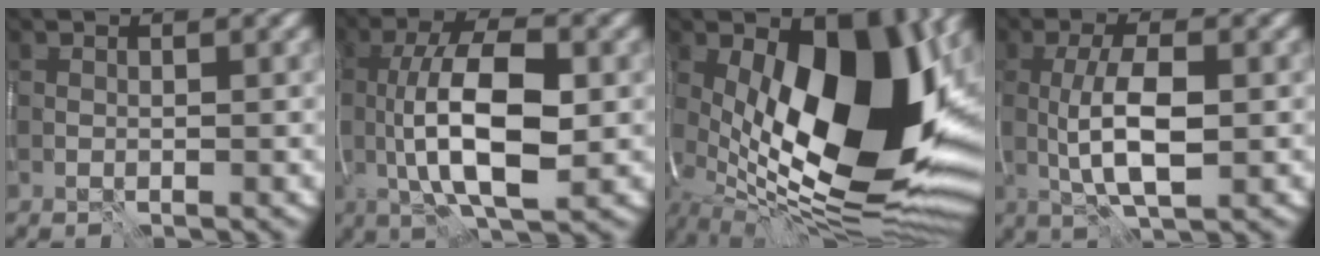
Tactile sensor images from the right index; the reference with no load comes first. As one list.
[{"total": 9.3, "force": [-0.4, 3.5, 8.6], "torque": [-0.147, 0.003, -0.008]}, {"total": 17.6, "force": [0.0, 8.3, 15.5], "torque": [-0.226, -0.010, 0.000]}, {"total": 5.3, "force": [-0.4, 1.7, 5.0], "torque": [-0.098, -0.001, -0.006]}]